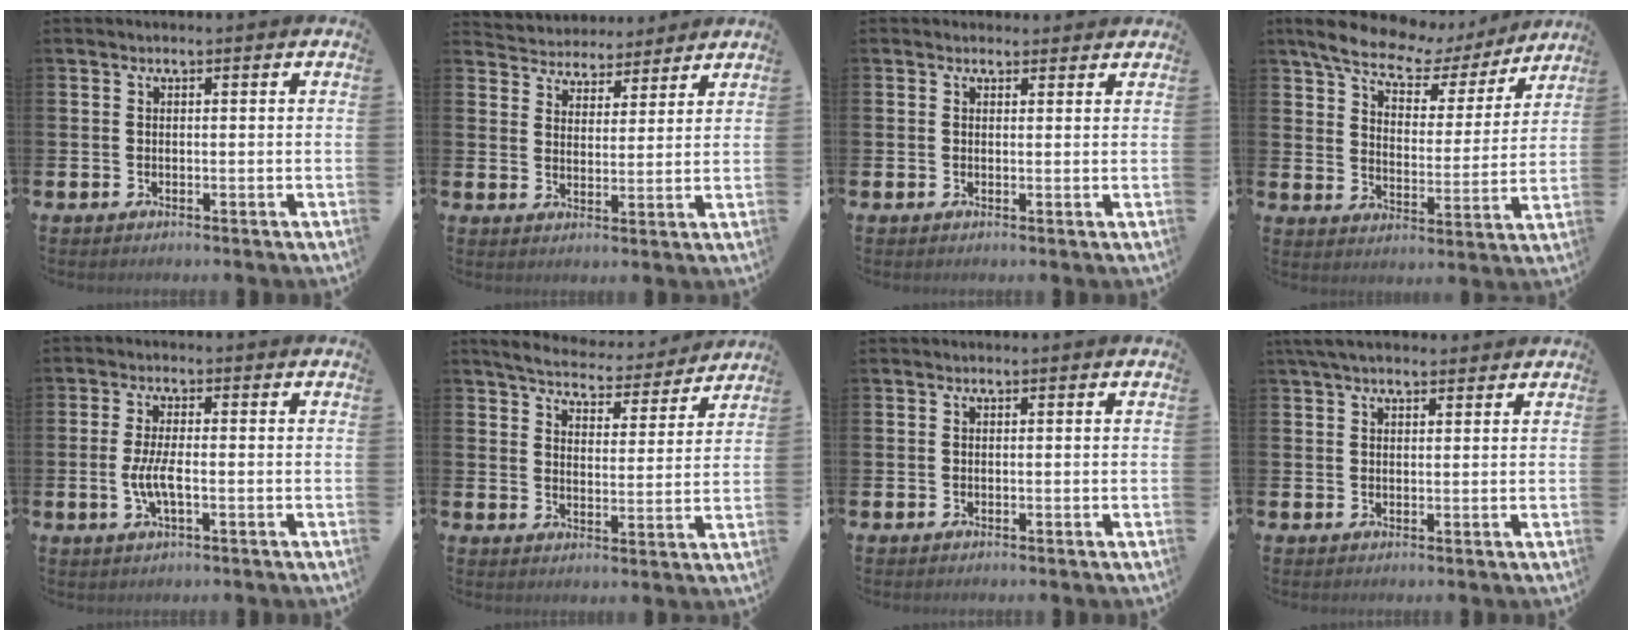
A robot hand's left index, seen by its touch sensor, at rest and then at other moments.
{"total": 4.3, "force": [4.1, 1.3, -0.7], "torque": [-0.015, -0.027, 0.072]}
{"total": 1.3, "force": [1.1, 0.6, 0.0], "torque": [0.005, 0.002, 0.020]}
{"total": 7.9, "force": [7.0, 2.5, 2.8], "torque": [-0.076, -0.047, 0.118]}
{"total": 3.9, "force": [-0.8, 1.1, 3.6], "torque": [-0.084, -0.001, -0.017]}
{"total": 5.5, "force": [5.4, 1.0, 0.8], "torque": [-0.041, -0.038, 0.090]}
{"total": 0.0}
{"total": 4.0, "force": [3.3, 1.3, 1.7], "torque": [-0.041, -0.001, 0.062]}